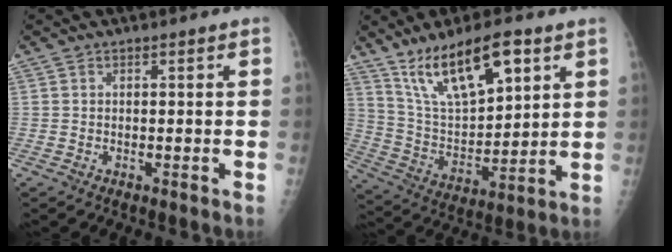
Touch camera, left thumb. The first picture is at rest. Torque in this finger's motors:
{"motor_torque": [0.36, 0.21, 0.22, -0.11, 0.14]}